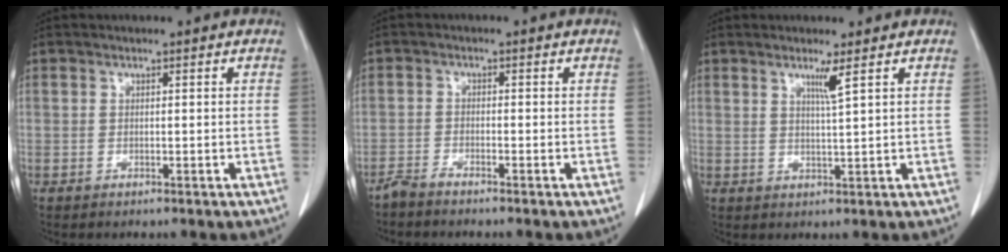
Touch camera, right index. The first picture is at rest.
{"total": 2.2, "force": [-2.0, -0.2, 0.9], "torque": [-0.019, -0.003, -0.041]}
{"total": 2.7, "force": [1.5, -0.7, 2.1], "torque": [-0.037, -0.010, 0.030]}